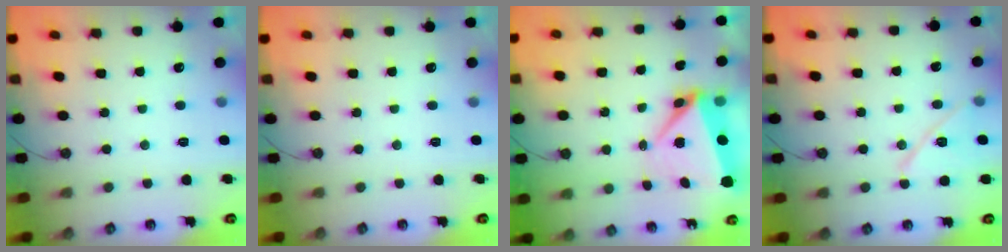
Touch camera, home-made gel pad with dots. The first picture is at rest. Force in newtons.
{"total": 0.0}
{"total": 6.5, "press": 6.4, "slide": 1.1}
{"total": 12.3, "press": 12.3, "slide": 0.6}